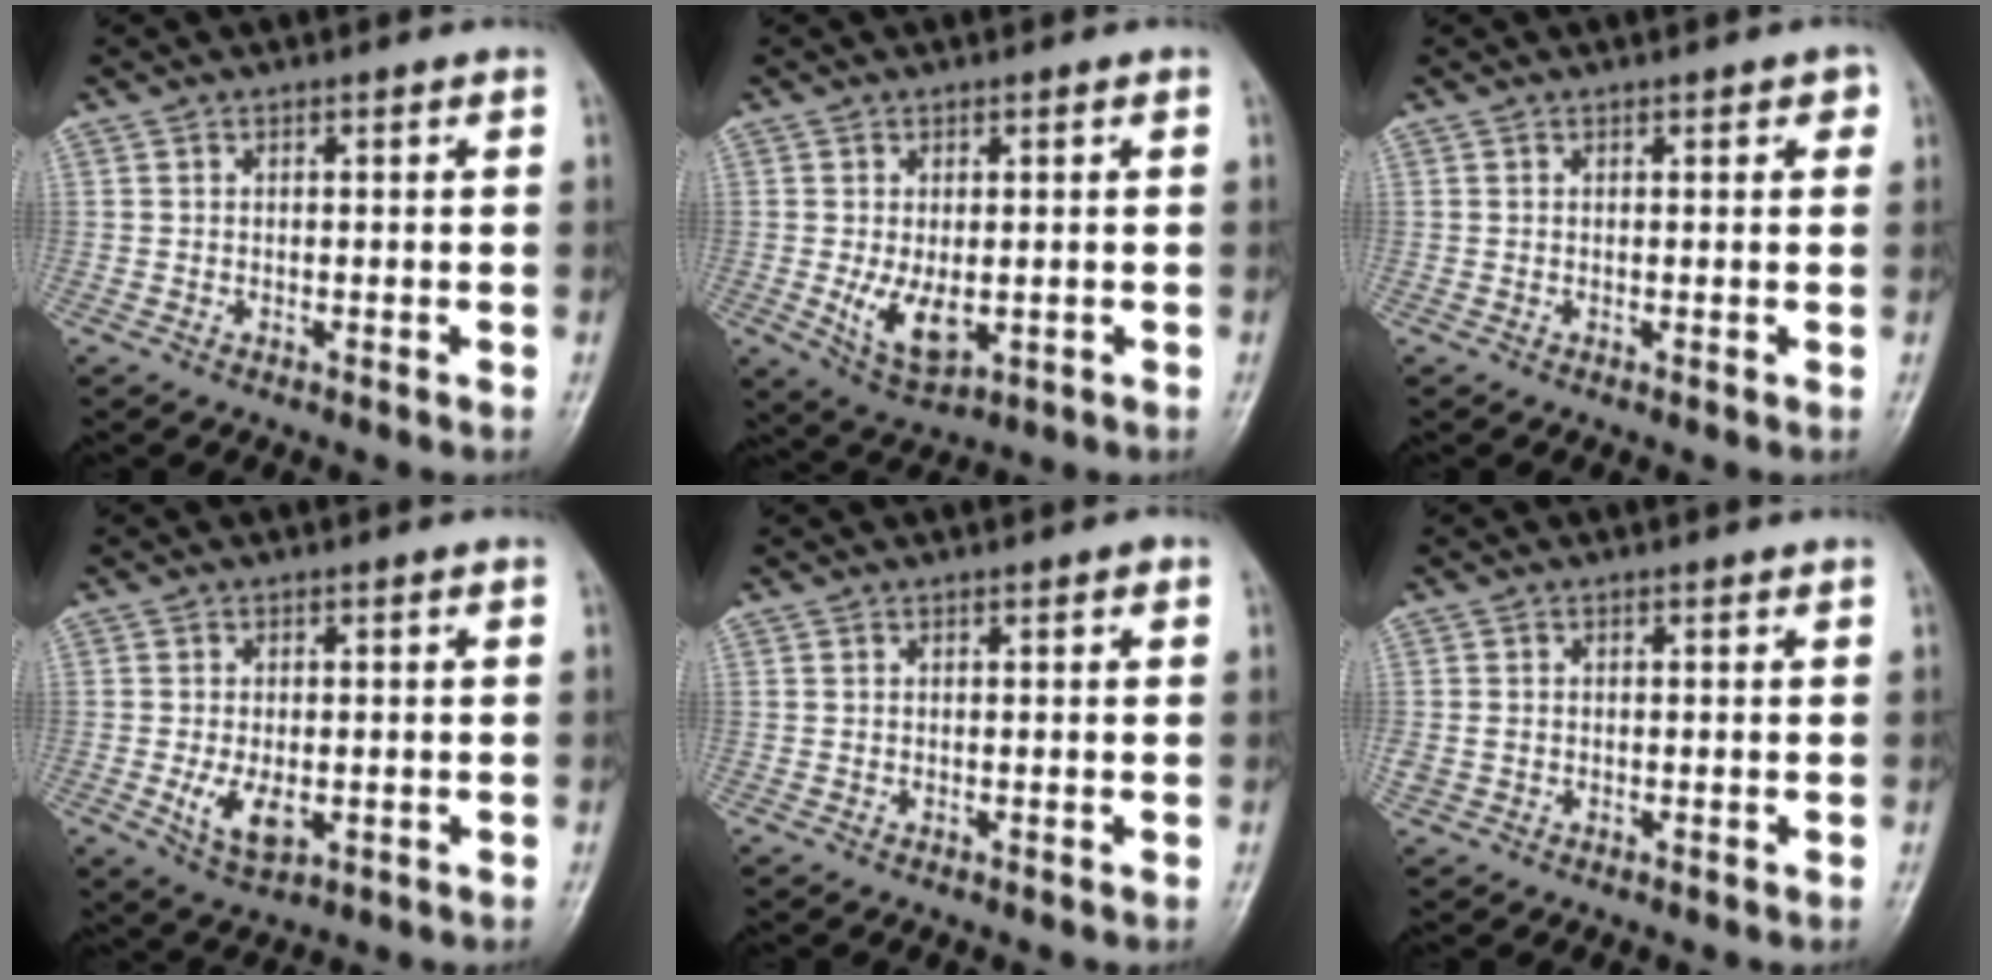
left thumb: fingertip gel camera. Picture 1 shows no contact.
{"total": 7.6, "force": [-1.0, 3.9, 6.4], "torque": [-0.106, -0.007, -0.005]}
{"total": 1.8, "force": [0.7, 0.7, 1.5], "torque": [-0.014, 0.001, 0.006]}
{"total": 6.4, "force": [-1.4, 3.3, 5.3], "torque": [-0.093, -0.002, -0.018]}
{"total": 0.8, "force": [0.2, 0.2, 0.7], "torque": [-0.013, 0.001, 0.001]}
{"total": 1.7, "force": [-0.3, 1.4, 0.9], "torque": [-0.021, 0.002, -0.004]}